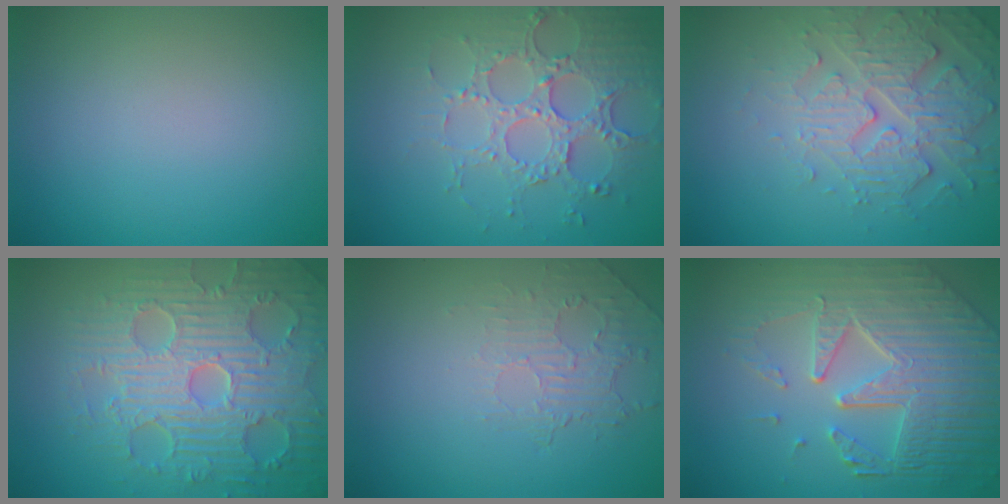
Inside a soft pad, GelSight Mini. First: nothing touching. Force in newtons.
{"total": 4.4, "press": 4.3, "slide": 0.9}
{"total": 4.9, "press": 3.8, "slide": 3.0}
{"total": 8.9, "press": 6.5, "slide": 6.0}
{"total": 2.0, "press": 0.8, "slide": 1.8}
{"total": 8.7, "press": 6.0, "slide": 6.3}